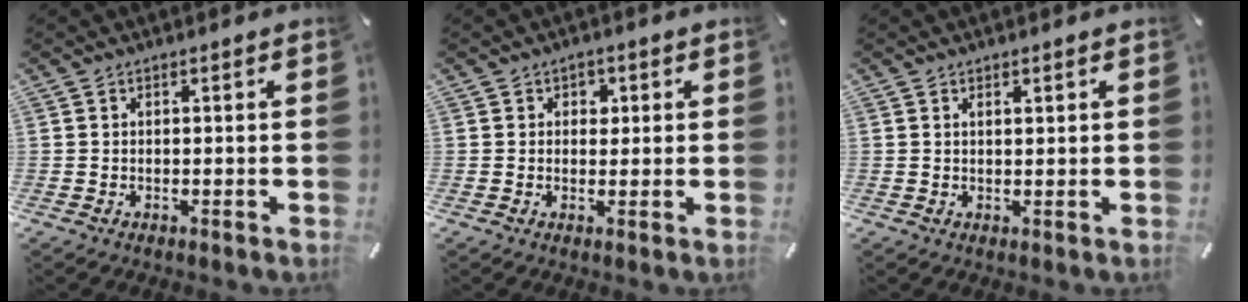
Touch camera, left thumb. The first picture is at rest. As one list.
[{"total": 2.4, "force": [0.6, 2.2, 0.9], "torque": [0.001, -0.005, 0.002]}, {"total": 1.0, "force": [0.6, 0.3, 0.8], "torque": [-0.015, 0.000, 0.010]}]